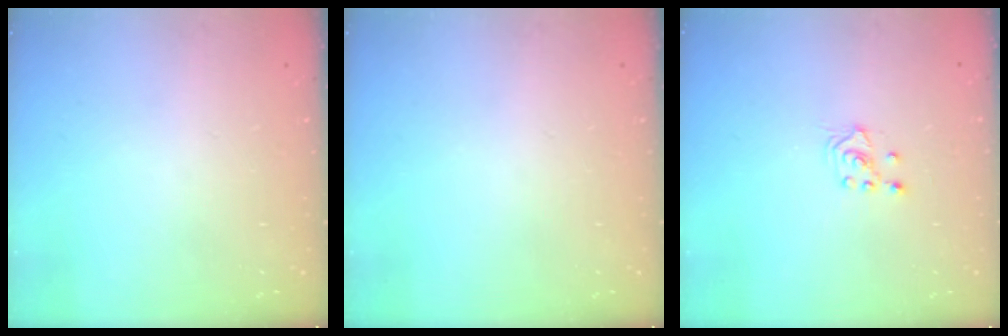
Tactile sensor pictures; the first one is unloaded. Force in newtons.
{"total": 0.0}
{"total": 2.7, "press": 2.5, "slide": 0.9}